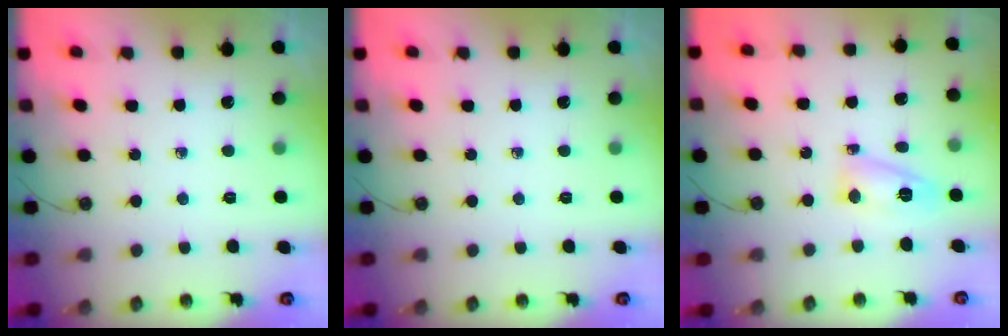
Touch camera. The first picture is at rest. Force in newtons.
{"total": 0.0}
{"total": 8.3, "press": 8.2, "slide": 0.8}